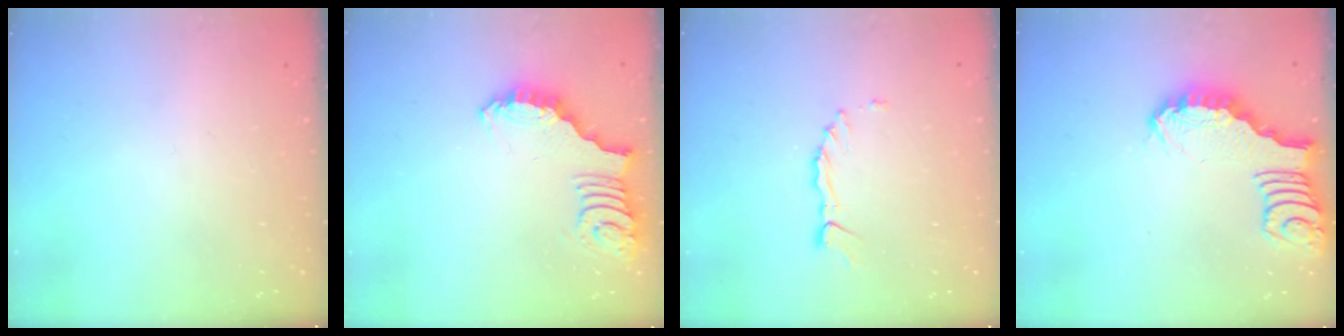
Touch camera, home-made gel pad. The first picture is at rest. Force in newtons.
{"total": 2.6, "press": 2.5, "slide": 0.5}
{"total": 1.4, "press": 1.4, "slide": 0.2}
{"total": 2.0, "press": 2.0, "slide": 0.1}